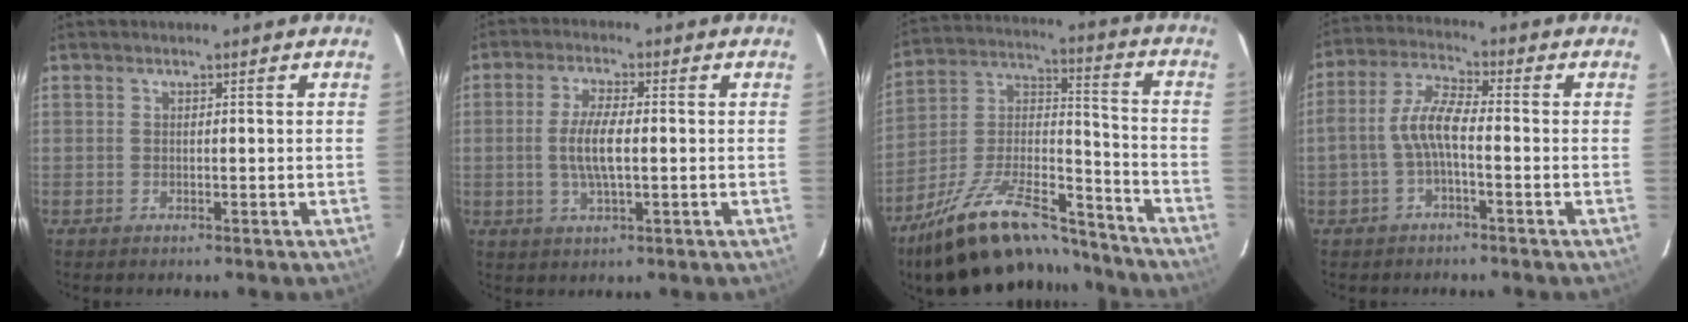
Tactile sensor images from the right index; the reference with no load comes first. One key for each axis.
{"total": 6.3, "fx": -0.4, "fy": 1.7, "fz": 6.0, "tx": -0.119, "ty": -0.002, "tz": -0.008}
{"total": 25.3, "fx": -19.4, "fy": 8.5, "fz": 13.9, "tx": -0.254, "ty": 0.006, "tz": -0.304}
{"total": 6.2, "fx": -1.7, "fy": 1.8, "fz": 5.6, "tx": -0.125, "ty": 0.017, "tz": -0.034}